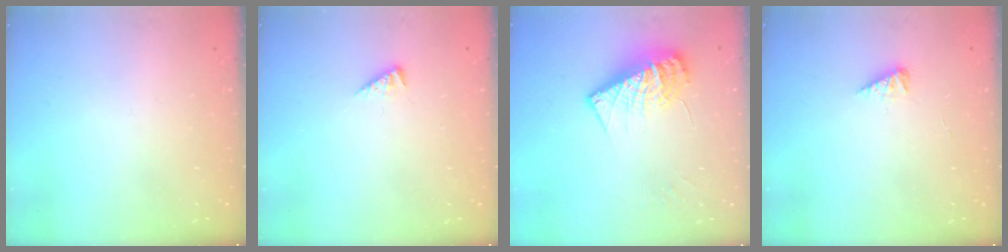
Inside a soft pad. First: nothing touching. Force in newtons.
{"total": 2.4, "press": 2.3, "slide": 0.5}
{"total": 12.6, "press": 12.5, "slide": 1.2}
{"total": 3.1, "press": 3.1, "slide": 0.4}